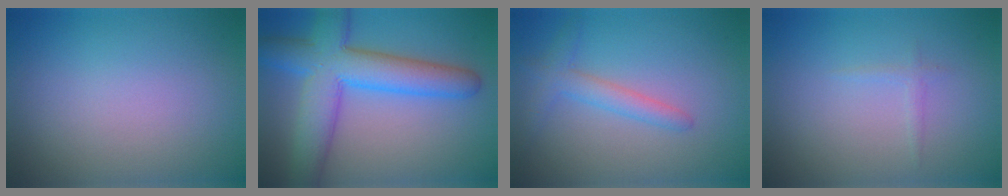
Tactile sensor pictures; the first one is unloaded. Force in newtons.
{"total": 9.0, "press": 9.0, "slide": 0.5}
{"total": 2.4, "press": 2.4, "slide": 0.1}
{"total": 0.7, "press": 0.7, "slide": 0.1}